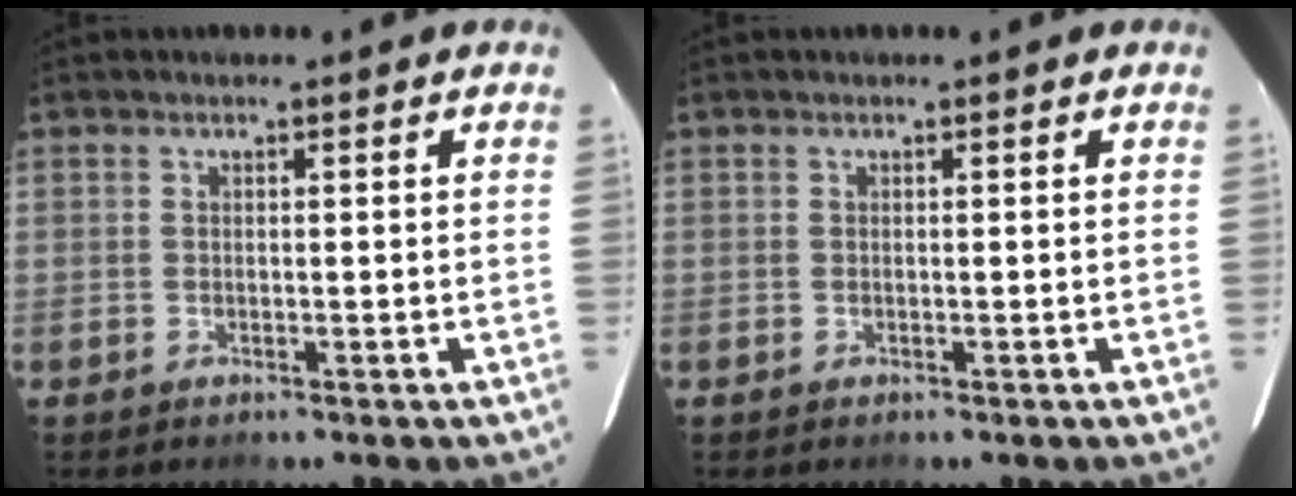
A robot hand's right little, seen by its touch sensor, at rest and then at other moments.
{"total": 0.0}